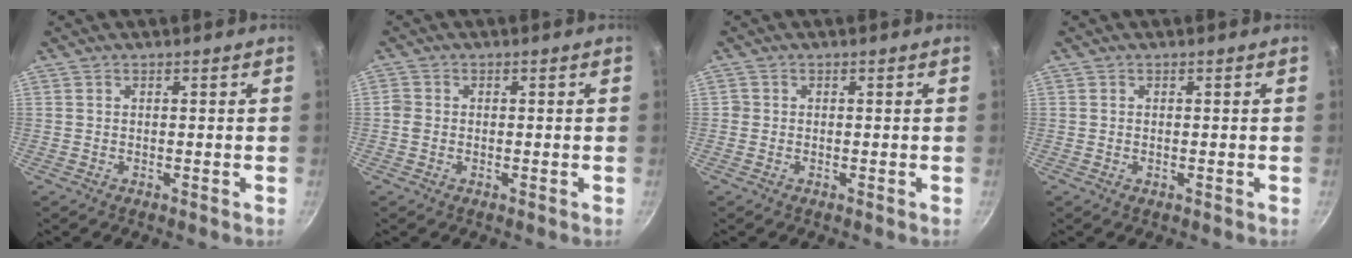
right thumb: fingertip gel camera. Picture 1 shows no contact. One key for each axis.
{"total": 1.7, "fx": -0.4, "fy": 1.5, "fz": 0.7, "tx": -0.012, "ty": 0.007, "tz": -0.011}
{"total": 0.7, "fx": -0.2, "fy": 0.7, "fz": 0.1, "tx": -0.001, "ty": 0.001, "tz": -0.006}
{"total": 0.0}